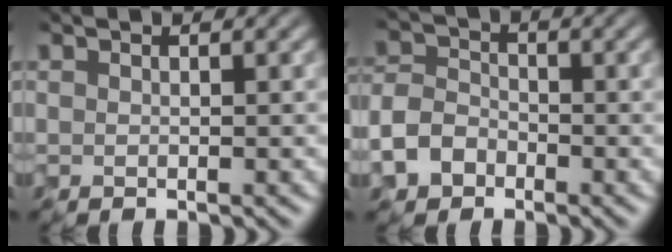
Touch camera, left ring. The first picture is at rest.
{"total": 3.5, "force": [-2.8, 2.0, 0.8], "torque": [-0.029, 0.000, -0.050]}